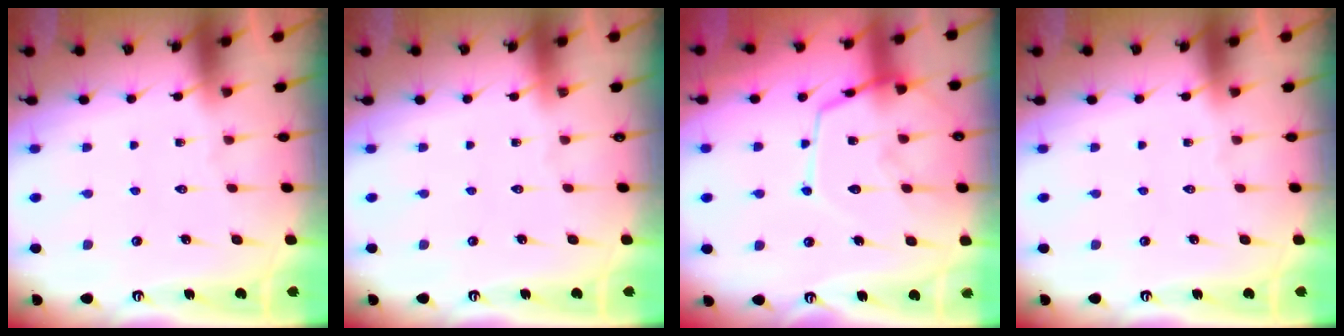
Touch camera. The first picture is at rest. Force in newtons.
{"total": 0.0}
{"total": 14.1, "press": 14.0, "slide": 1.3}
{"total": 0.0}